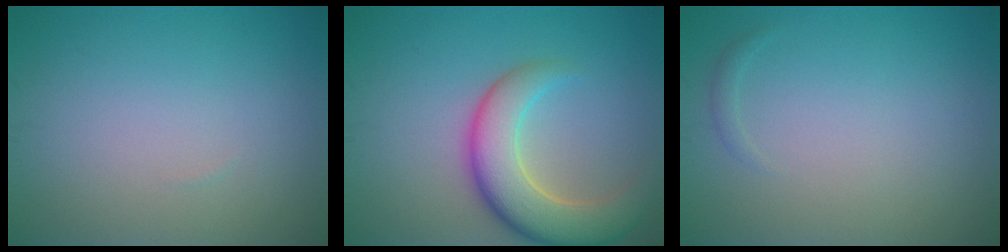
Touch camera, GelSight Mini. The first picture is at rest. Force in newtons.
{"total": 7.0, "press": 7.0, "slide": 0.5}
{"total": 0.5, "press": 0.5, "slide": 0.0}